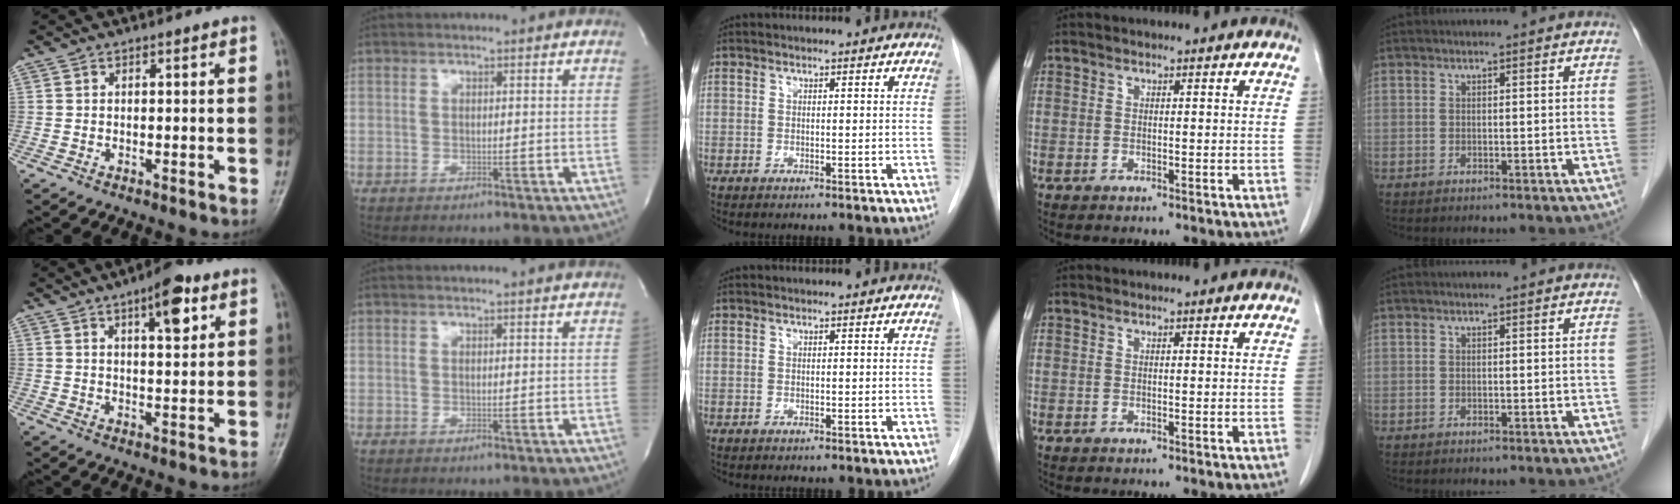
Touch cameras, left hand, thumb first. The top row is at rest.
{"thumb": {"total": 8.2, "force": [4.1, 2.9, 6.5], "torque": [-0.078, -0.016, 0.056]}, "index": {"total": 1.2, "force": [1.1, -0.2, 0.3], "torque": [-0.014, 0.002, 0.017]}}